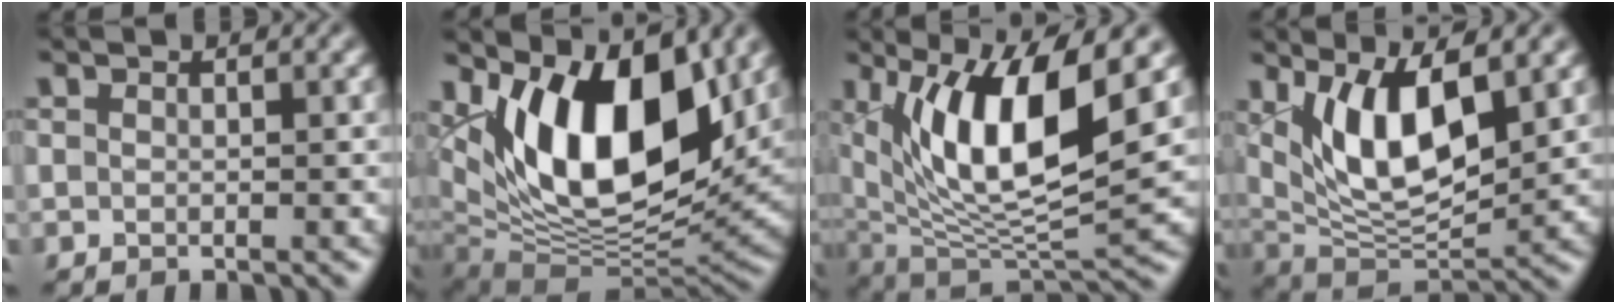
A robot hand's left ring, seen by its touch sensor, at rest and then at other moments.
{"total": 13.9, "force": [5.1, 7.0, 10.9], "torque": [-0.174, 0.000, 0.083]}
{"total": 11.2, "force": [3.9, 3.6, 9.9], "torque": [-0.173, -0.009, 0.072]}
{"total": 8.7, "force": [2.9, 3.5, 7.4], "torque": [-0.139, -0.018, 0.057]}